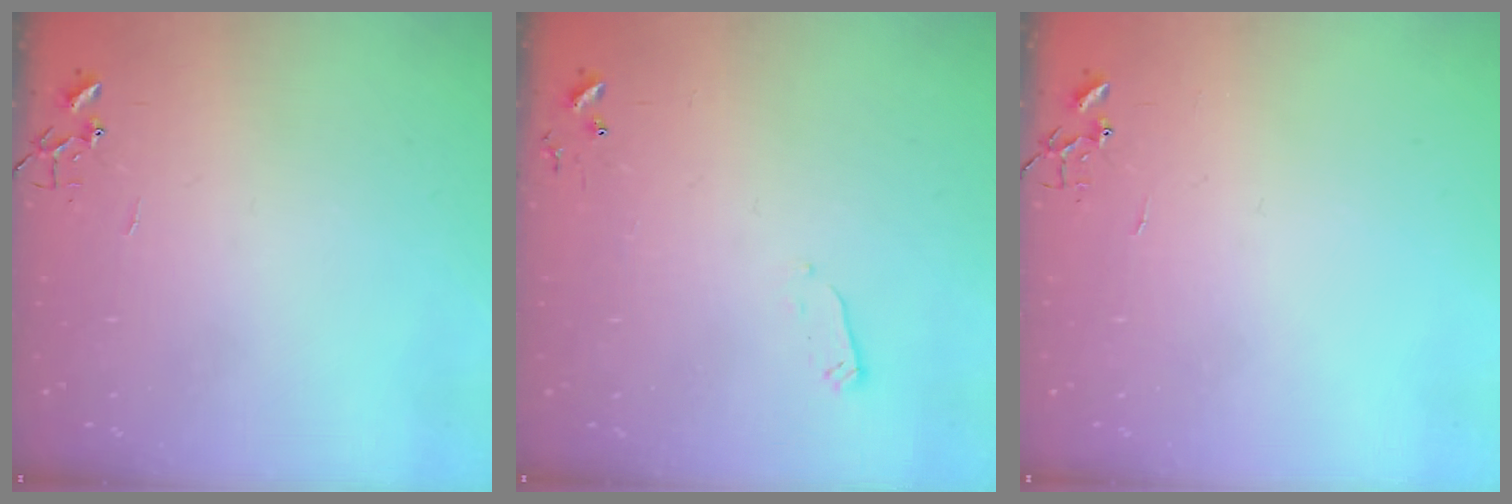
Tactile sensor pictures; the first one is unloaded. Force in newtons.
{"total": 2.4, "press": 2.4, "slide": 0.4}
{"total": 0.0}